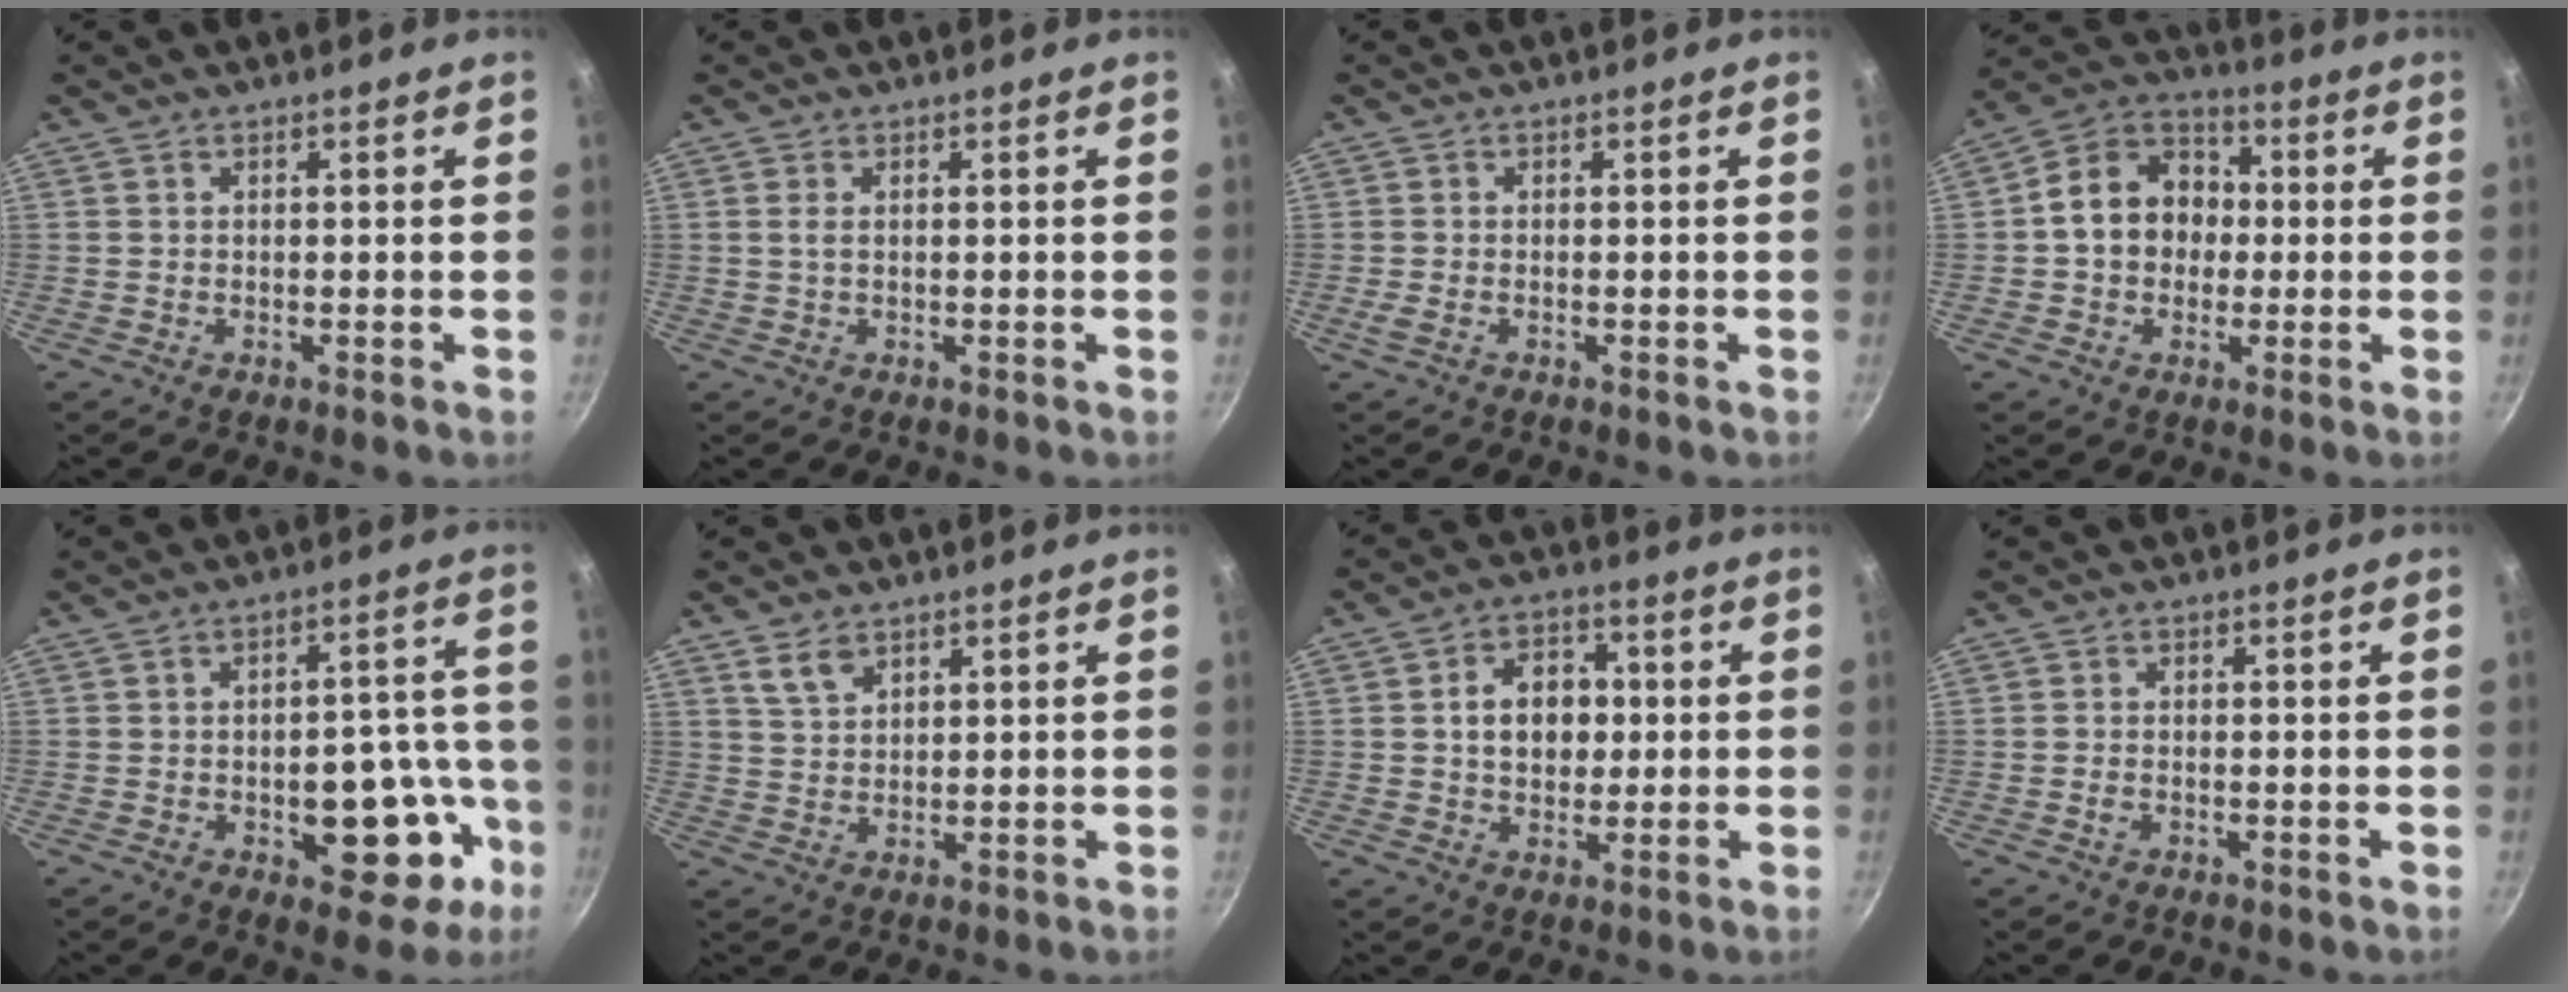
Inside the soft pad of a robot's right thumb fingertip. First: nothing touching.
{"total": 1.2, "force": [0.2, 0.6, 1.1], "torque": [-0.023, 0.001, 0.004]}
{"total": 1.6, "force": [-0.7, 0.7, 1.2], "torque": [-0.032, 0.003, -0.017]}
{"total": 12.7, "force": [0.1, 10.4, 7.3], "torque": [-0.085, 0.030, -0.016]}
{"total": 14.8, "force": [-5.1, 8.2, 11.2], "torque": [-0.078, 0.041, -0.062]}
{"total": 4.3, "force": [2.8, 2.4, 2.2], "torque": [-0.035, -0.010, 0.060]}
{"total": 9.3, "force": [0.9, 7.1, 6.0], "torque": [-0.061, 0.013, 0.009]}
{"total": 1.4, "force": [-0.5, 1.0, 0.9], "torque": [-0.020, 0.004, -0.012]}